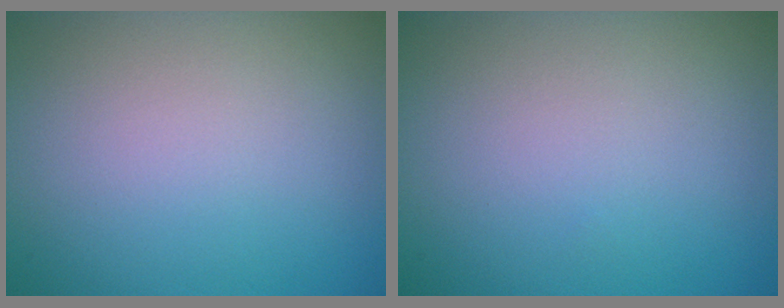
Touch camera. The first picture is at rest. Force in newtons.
{"total": 0.0}